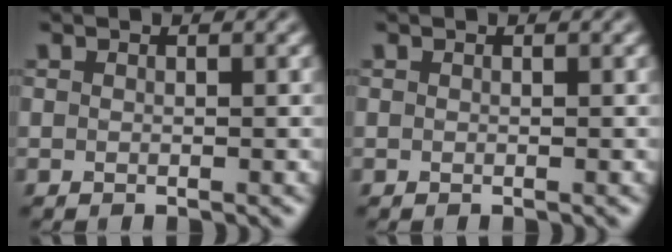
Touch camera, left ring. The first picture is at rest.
{"total": 0.0}